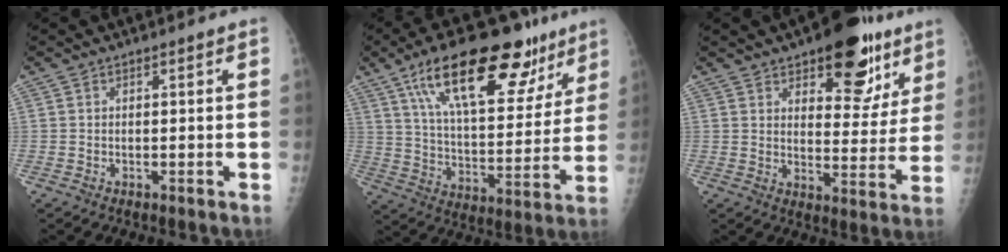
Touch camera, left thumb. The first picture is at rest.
{"total": 25.9, "force": [15.0, 10.7, 18.2], "torque": [-0.248, -0.028, 0.244]}
{"total": 16.5, "force": [9.7, 7.9, 10.8], "torque": [-0.082, -0.046, 0.132]}